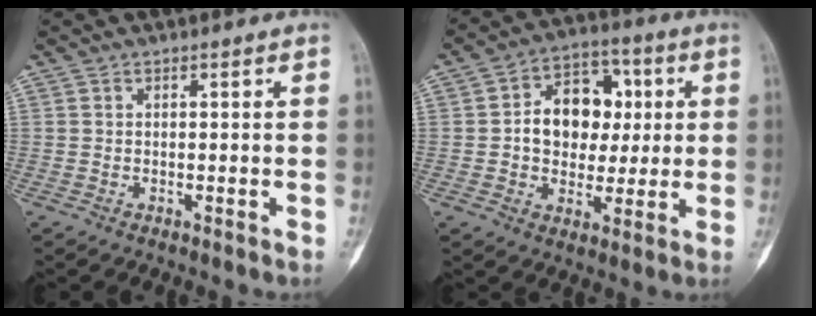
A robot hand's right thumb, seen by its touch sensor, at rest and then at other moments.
{"total": 13.3, "force": [1.4, 10.0, 8.6], "torque": [-0.084, 0.017, 0.019]}